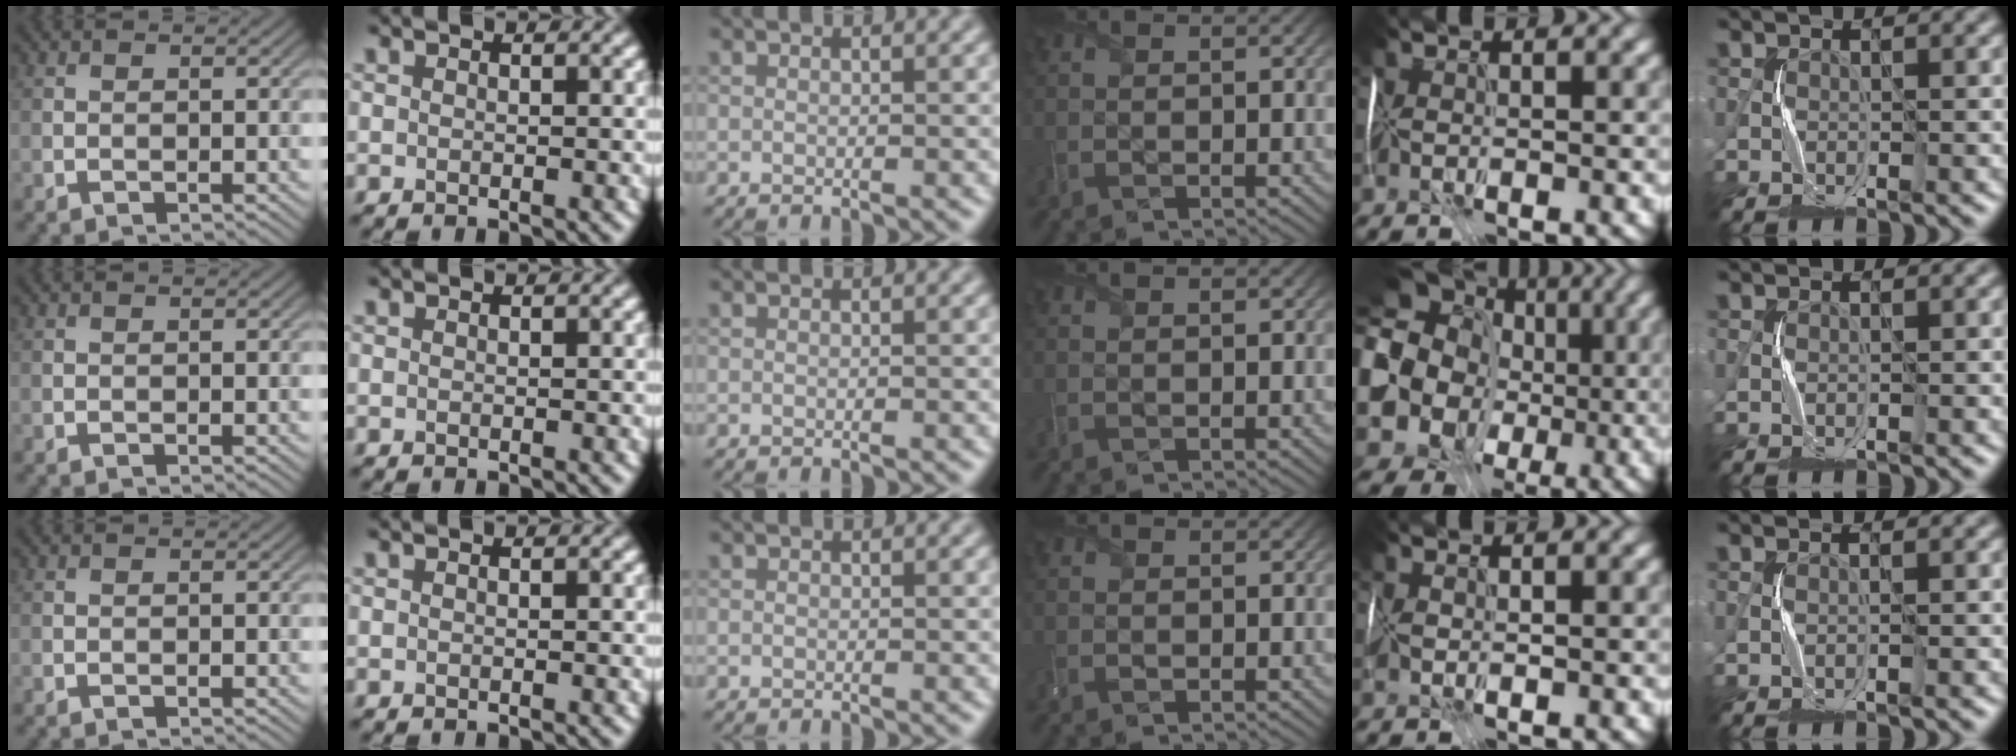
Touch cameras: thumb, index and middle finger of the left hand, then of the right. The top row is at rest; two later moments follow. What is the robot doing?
{"motion": "wrap", "object": "scarf"}